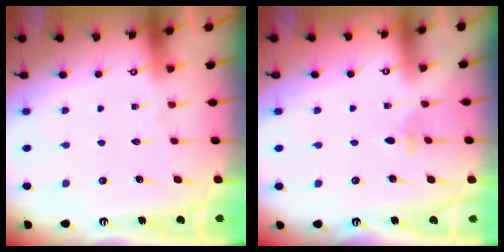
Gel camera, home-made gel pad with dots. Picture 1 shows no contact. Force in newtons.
{"total": 2.3, "press": 2.3, "slide": 0.5}